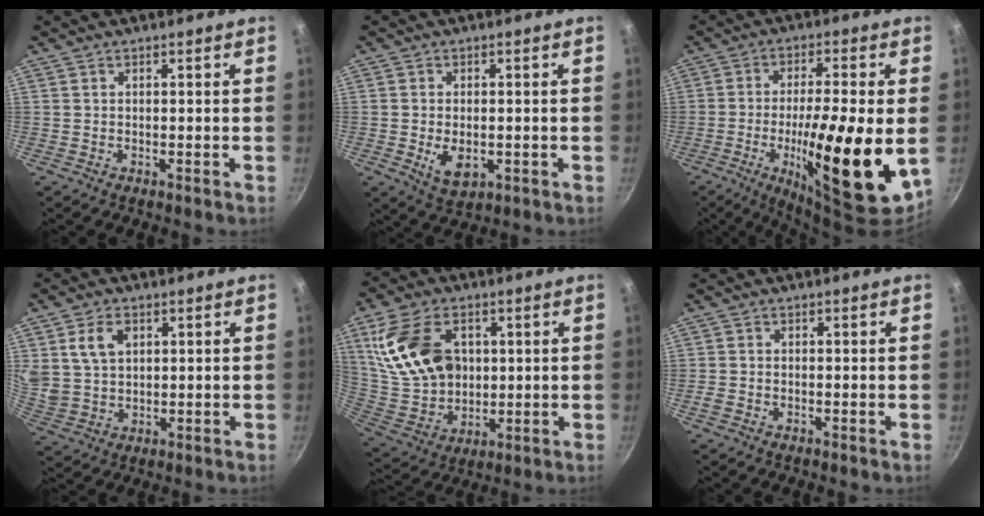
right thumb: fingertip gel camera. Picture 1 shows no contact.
{"total": 6.0, "force": [-1.1, 3.6, 4.7], "torque": [-0.072, -0.007, -0.010]}
{"total": 20.6, "force": [-3.7, 4.8, 19.7], "torque": [-0.308, 0.002, -0.058]}
{"total": 7.8, "force": [2.8, 5.4, 4.8], "torque": [-0.078, -0.008, 0.060]}
{"total": 18.5, "force": [4.7, 12.8, 12.4], "torque": [-0.218, -0.012, 0.105]}
{"total": 1.0, "force": [-0.5, 0.5, 0.6], "torque": [-0.019, 0.004, -0.015]}